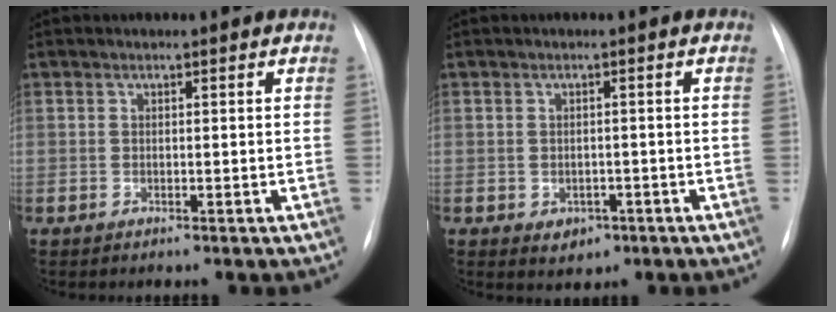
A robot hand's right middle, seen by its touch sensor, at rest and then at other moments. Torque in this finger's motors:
{"motor_torque": [0.28, -0.20, 0.02, 0.01]}